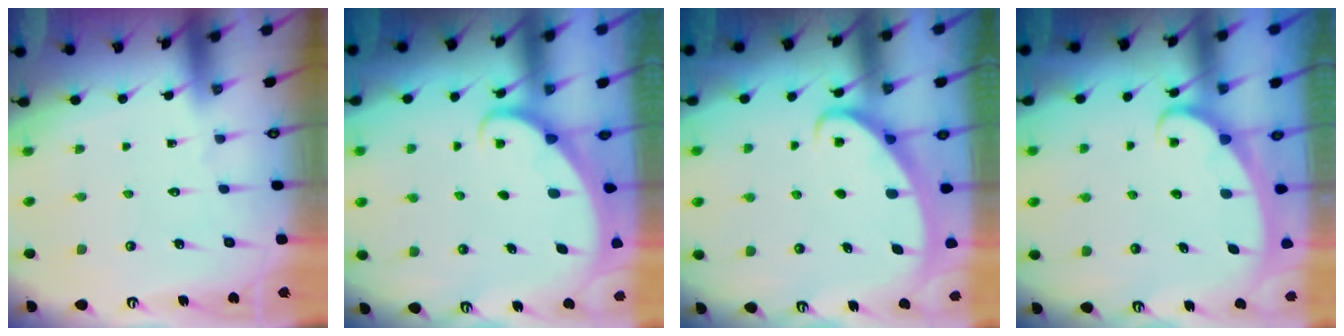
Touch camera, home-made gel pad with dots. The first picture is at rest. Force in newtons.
{"total": 1.7, "press": 1.7, "slide": 0.0}
{"total": 2.9, "press": 2.8, "slide": 0.3}
{"total": 2.6, "press": 2.6, "slide": 0.3}